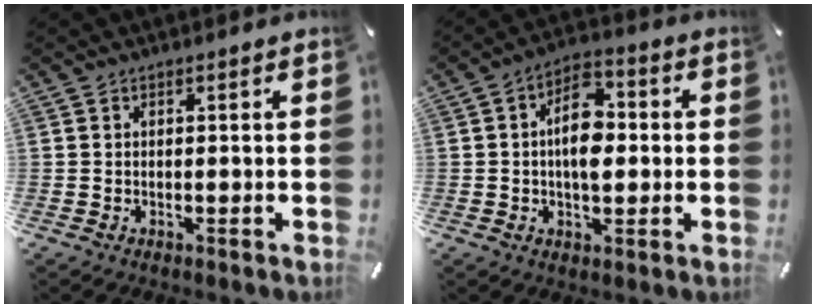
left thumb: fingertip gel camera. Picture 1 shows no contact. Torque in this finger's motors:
{"motor_torque": [0.40, 0.57, 0.51, -0.44, 0.11]}